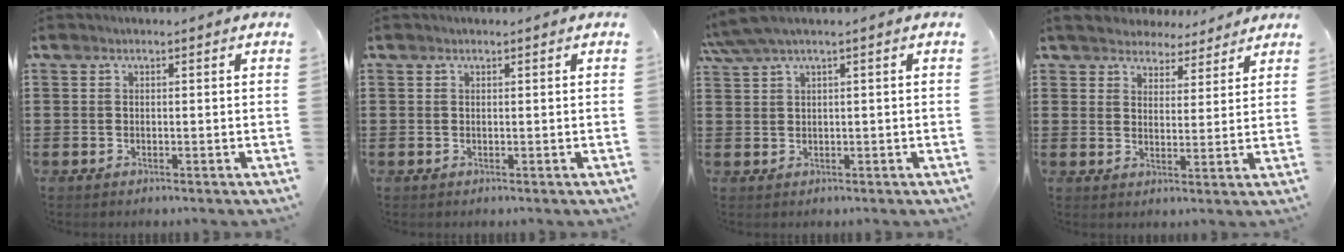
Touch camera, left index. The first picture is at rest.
{"total": 0.0}
{"total": 2.3, "force": [1.0, 0.0, 2.0], "torque": [-0.048, -0.004, 0.014]}
{"total": 4.6, "force": [4.4, 1.4, 0.4], "torque": [-0.028, -0.015, 0.080]}